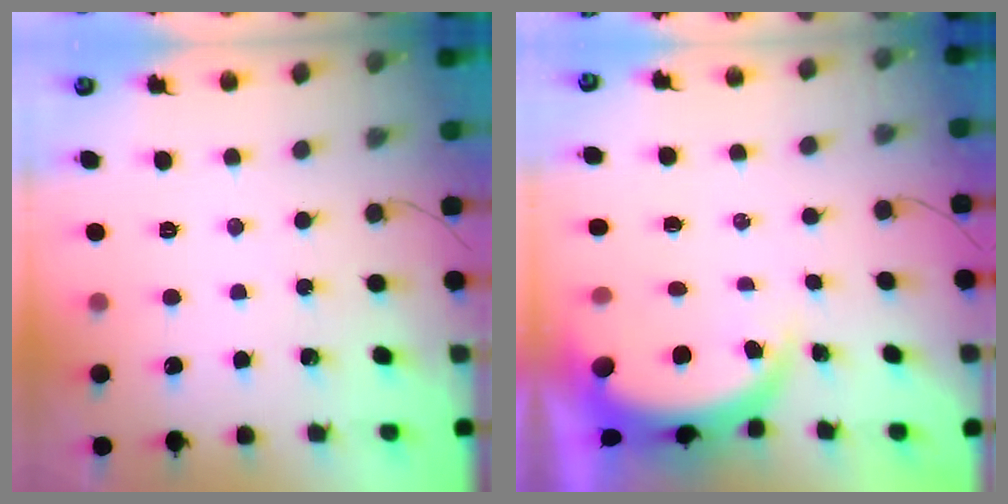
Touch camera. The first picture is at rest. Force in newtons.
{"total": 5.2, "press": 5.1, "slide": 0.5}